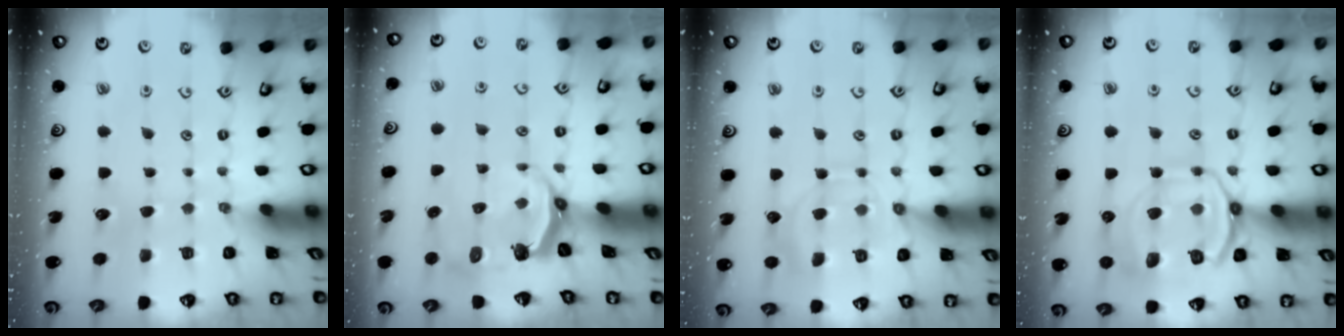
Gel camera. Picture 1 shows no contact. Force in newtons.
{"total": 5.2, "press": 3.8, "slide": 3.5}
{"total": 11.2, "press": 11.1, "slide": 1.0}
{"total": 14.7, "press": 14.6, "slide": 1.7}